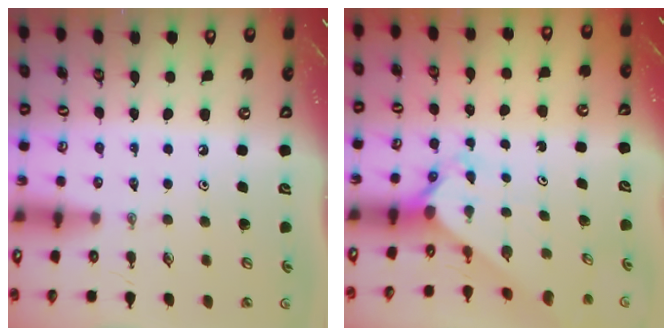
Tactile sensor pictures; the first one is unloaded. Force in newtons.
{"total": 2.5, "press": 2.5, "slide": 0.2}